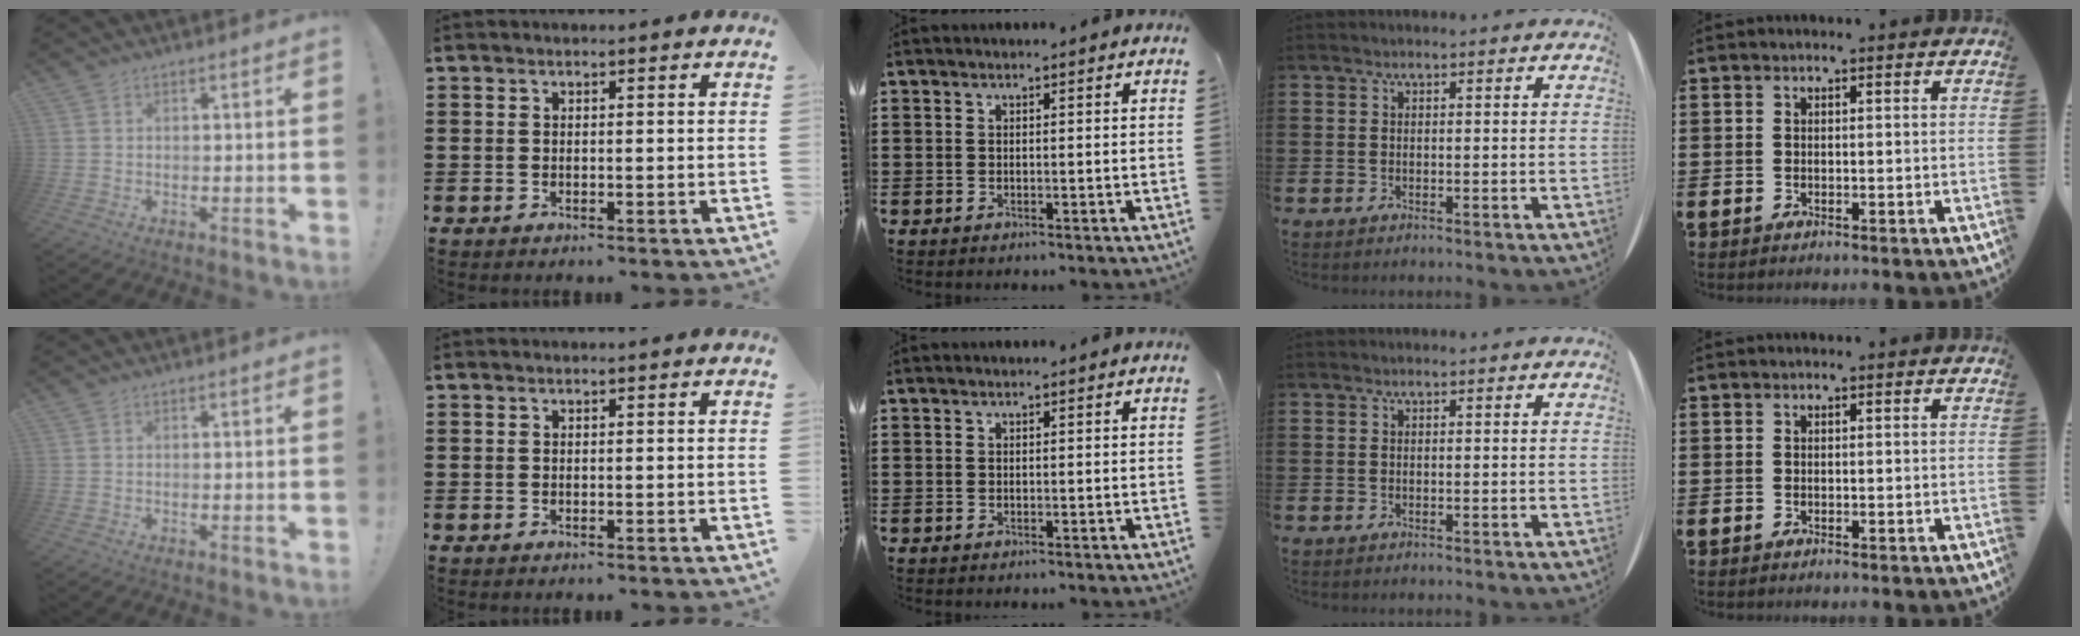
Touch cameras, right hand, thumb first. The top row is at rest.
{}